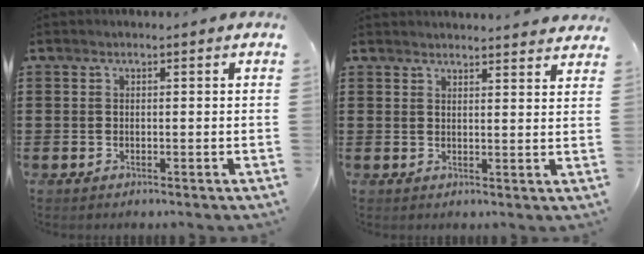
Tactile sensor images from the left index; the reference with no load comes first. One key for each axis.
{"total": 2.5, "fx": 2.5, "fy": -0.2, "fz": 0.1, "tx": -0.009, "ty": -0.008, "tz": 0.047}